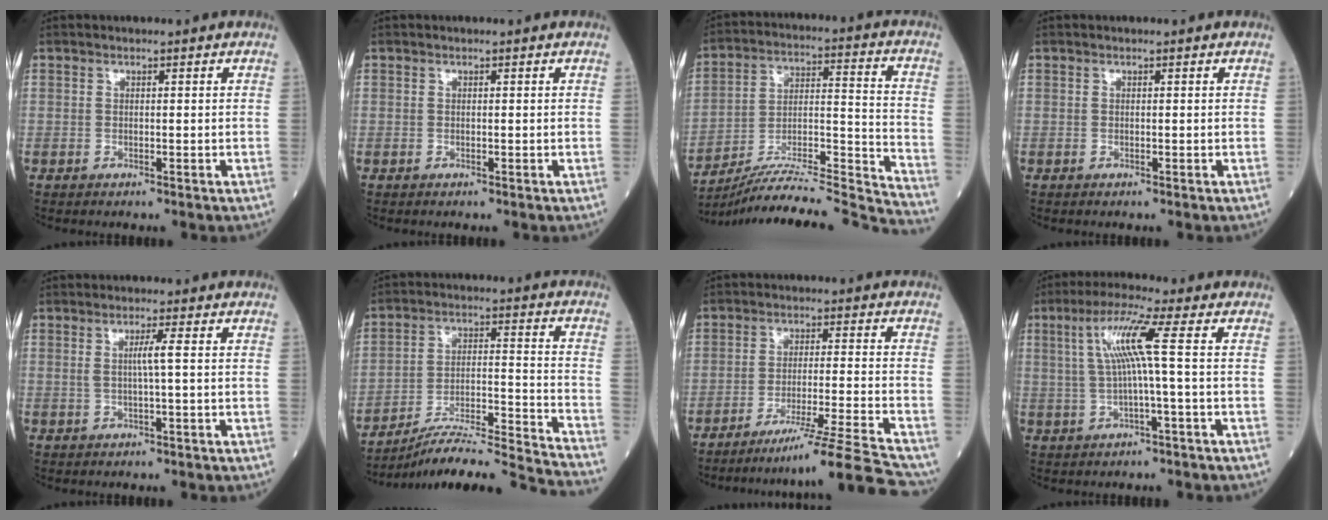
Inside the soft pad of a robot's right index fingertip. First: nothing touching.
{"total": 0.0}
{"total": 25.3, "force": [-24.3, -1.6, 6.8], "torque": [-0.091, 0.003, -0.366]}
{"total": 0.0}
{"total": 2.6, "force": [0.3, -0.5, 2.5], "torque": [-0.048, -0.002, 0.003]}
{"total": 20.8, "force": [-19.6, -1.6, 7.0], "torque": [-0.086, -0.001, -0.294]}
{"total": 15.7, "force": [-14.3, -3.1, 5.8], "torque": [-0.074, -0.012, -0.219]}
{"total": 7.2, "force": [0.9, -1.1, 7.0], "torque": [-0.136, 0.019, 0.024]}